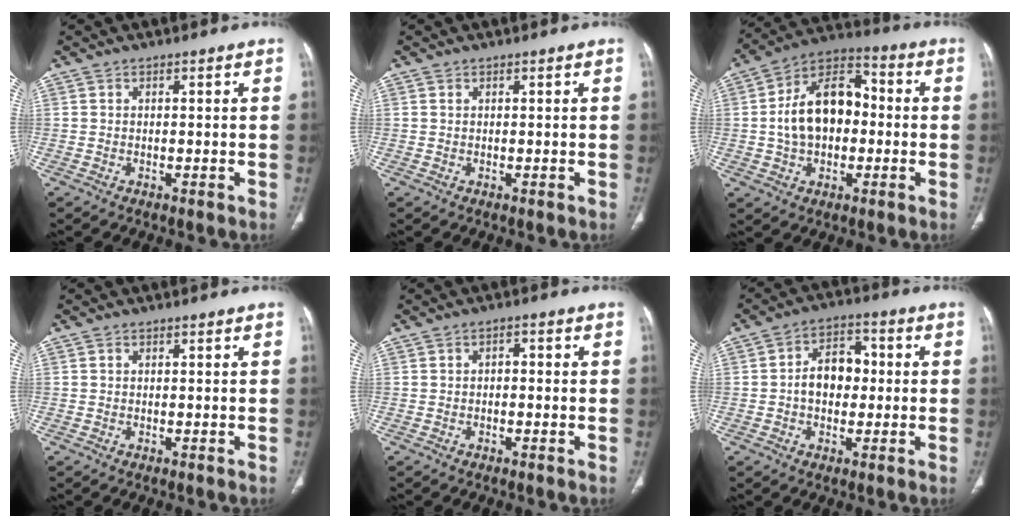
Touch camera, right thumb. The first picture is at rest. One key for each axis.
{"total": 0.0}
{"total": 15.3, "fx": -0.1, "fy": 10.1, "fz": 11.4, "tx": -0.174, "ty": 0.036, "tz": -0.010}
{"total": 0.0}
{"total": 1.6, "fx": -0.1, "fy": 1.1, "fz": 1.2, "tx": -0.009, "ty": 0.009, "tz": -0.007}
{"total": 8.5, "fx": -0.1, "fy": 6.1, "fz": 6.0, "tx": -0.070, "ty": 0.025, "tz": -0.009}